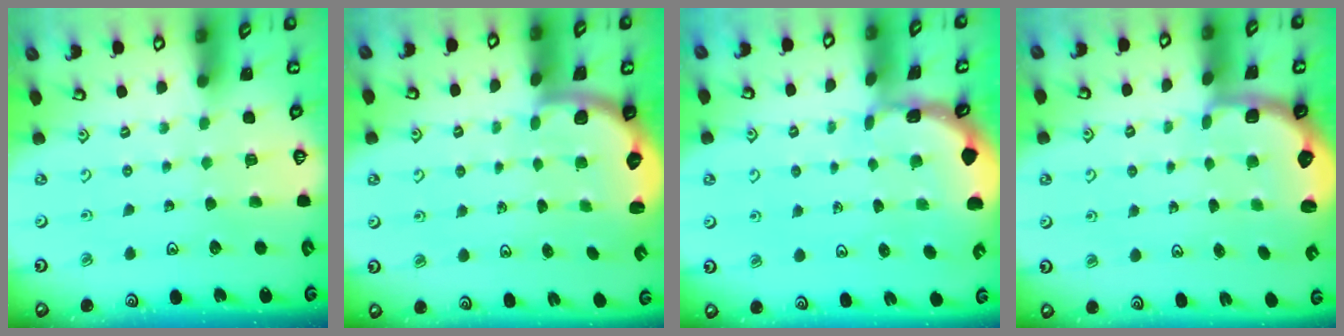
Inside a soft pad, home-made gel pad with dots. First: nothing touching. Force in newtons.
{"total": 2.6, "press": 2.2, "slide": 1.3}
{"total": 1.0, "press": 1.0, "slide": 0.2}
{"total": 2.6, "press": 2.1, "slide": 1.7}